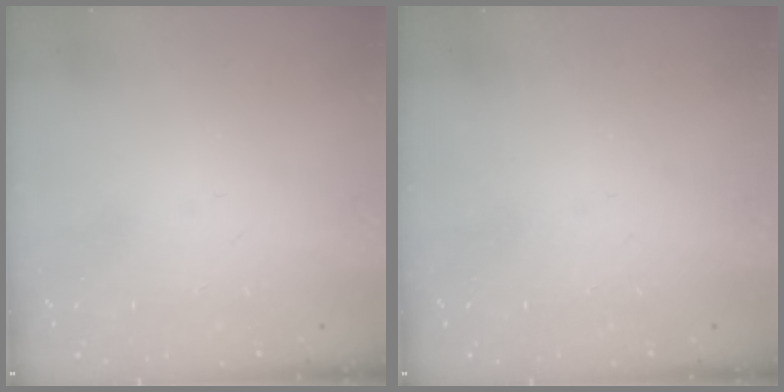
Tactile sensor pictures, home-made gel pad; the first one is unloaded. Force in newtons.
{"total": 0.0}